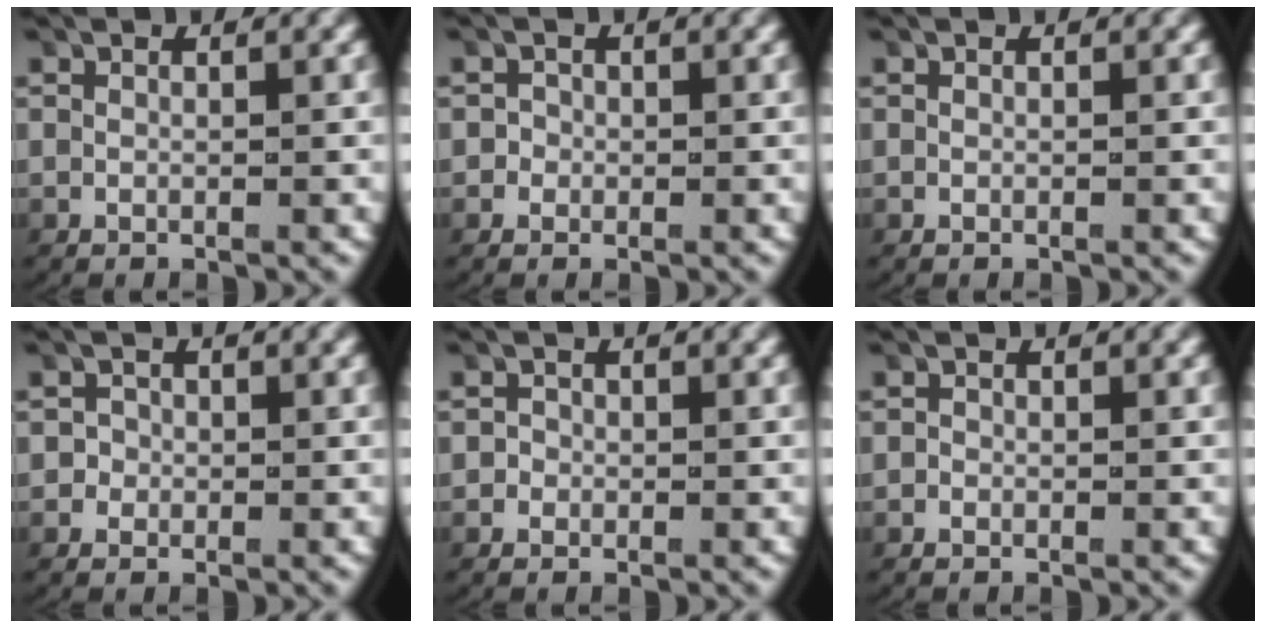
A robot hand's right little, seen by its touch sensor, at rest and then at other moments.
{"total": 0.7, "force": [-0.4, 0.6, 0.0], "torque": [-0.005, -0.005, -0.007]}
{"total": 0.0}
{"total": 1.0, "force": [-0.3, 0.9, 0.1], "torque": [-0.008, -0.004, -0.006]}
{"total": 0.5, "force": [-0.4, 0.4, 0.0], "torque": [-0.007, -0.006, -0.006]}
{"total": 0.0}